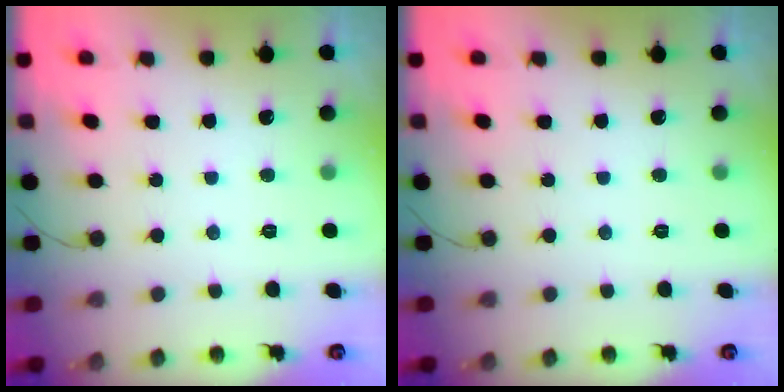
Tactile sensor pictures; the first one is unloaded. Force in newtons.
{"total": 0.0}